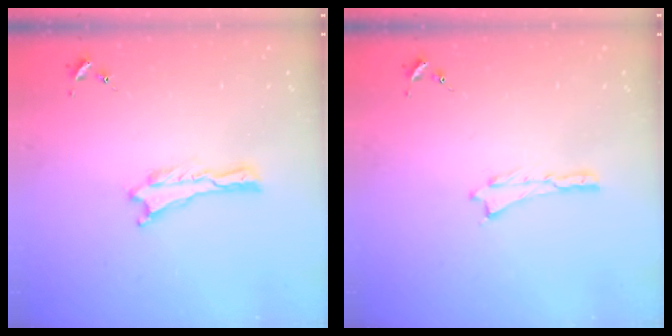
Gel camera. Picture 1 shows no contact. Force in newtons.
{"total": 0.0}